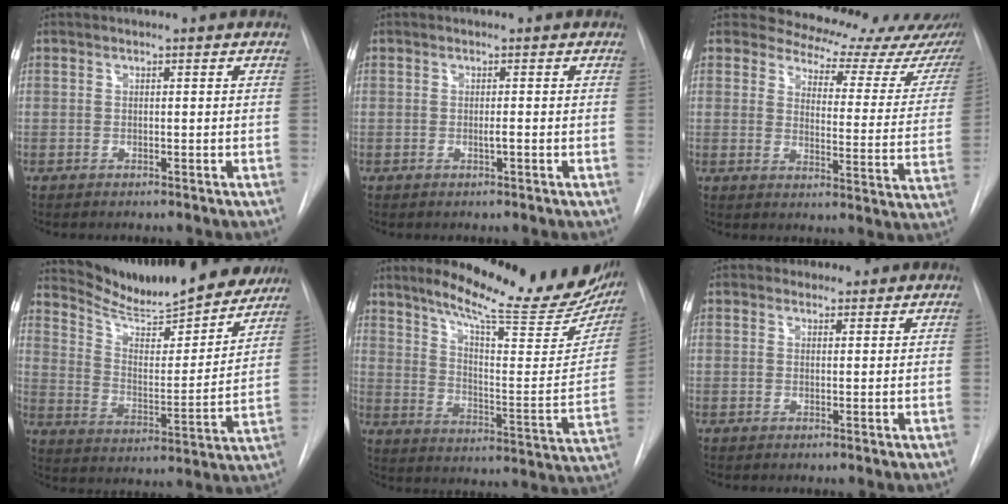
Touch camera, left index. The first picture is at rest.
{"total": 0.9, "force": [-0.5, -0.1, 0.7], "torque": [-0.015, -0.005, -0.010]}
{"total": 19.0, "force": [17.3, 6.0, 4.9], "torque": [-0.031, -0.067, 0.174]}
{"total": 19.2, "force": [17.8, 2.9, 6.6], "torque": [-0.097, -0.029, 0.255]}
{"total": 23.5, "force": [19.3, 3.6, 13.0], "torque": [-0.189, -0.061, 0.252]}
{"total": 1.6, "force": [1.0, 1.3, -0.1], "torque": [0.006, 0.004, 0.009]}